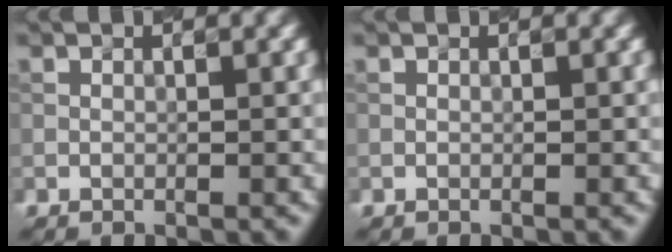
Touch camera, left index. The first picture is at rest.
{"total": 0.0}